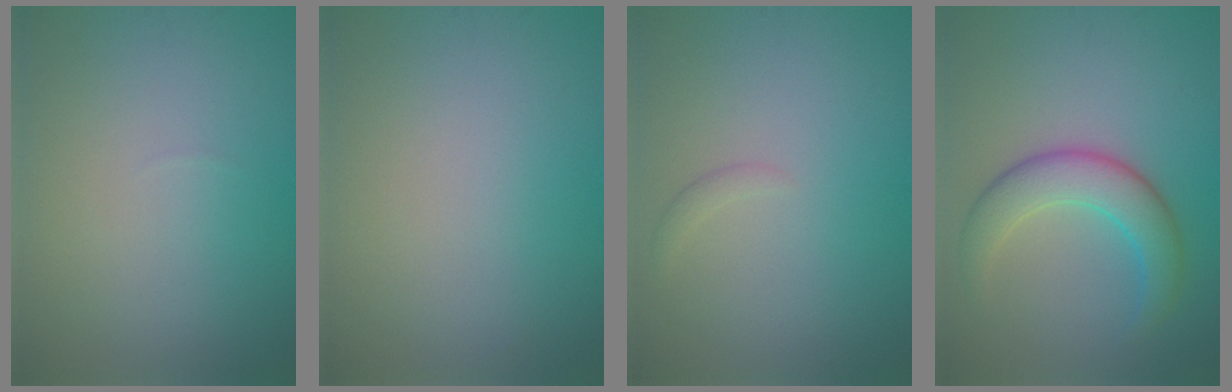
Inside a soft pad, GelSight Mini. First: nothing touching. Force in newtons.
{"total": 0.0}
{"total": 0.7, "press": 0.7, "slide": 0.1}
{"total": 4.9, "press": 4.9, "slide": 0.4}